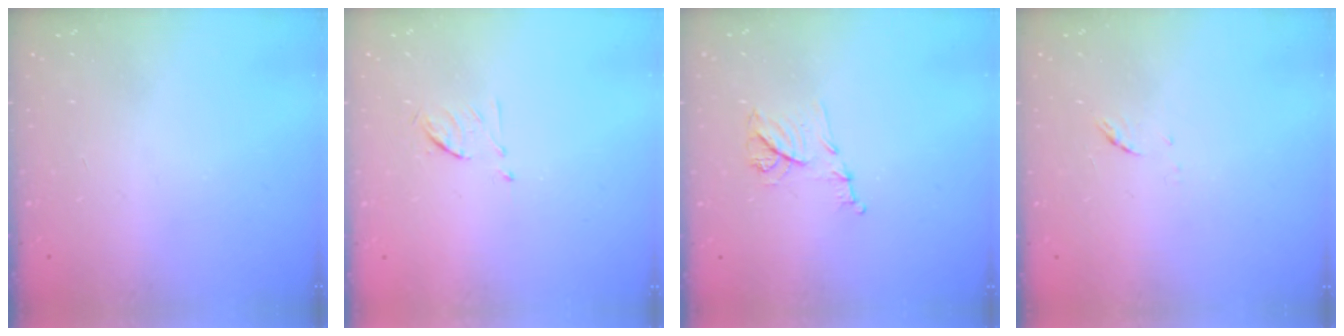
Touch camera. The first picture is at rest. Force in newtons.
{"total": 6.3, "press": 6.2, "slide": 1.0}
{"total": 8.8, "press": 8.7, "slide": 1.0}
{"total": 4.8, "press": 4.6, "slide": 1.3}